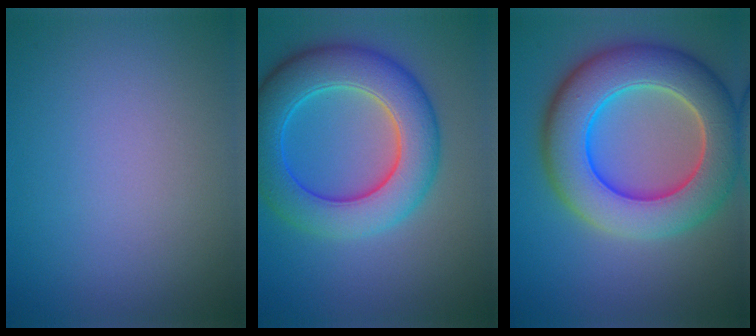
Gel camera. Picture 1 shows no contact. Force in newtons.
{"total": 8.4, "press": 8.4, "slide": 0.2}
{"total": 10.6, "press": 10.6, "slide": 0.6}